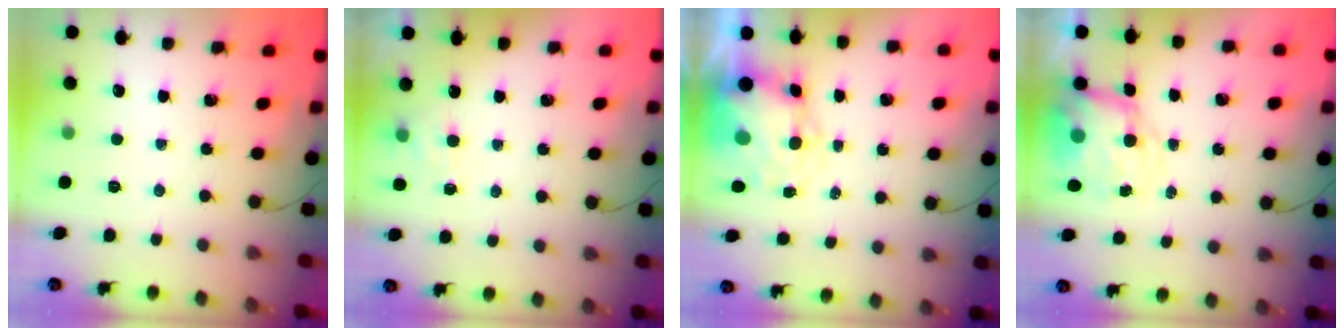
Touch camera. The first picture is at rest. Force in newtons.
{"total": 5.6, "press": 5.4, "slide": 1.4}
{"total": 9.1, "press": 8.9, "slide": 1.9}
{"total": 8.6, "press": 8.5, "slide": 1.2}